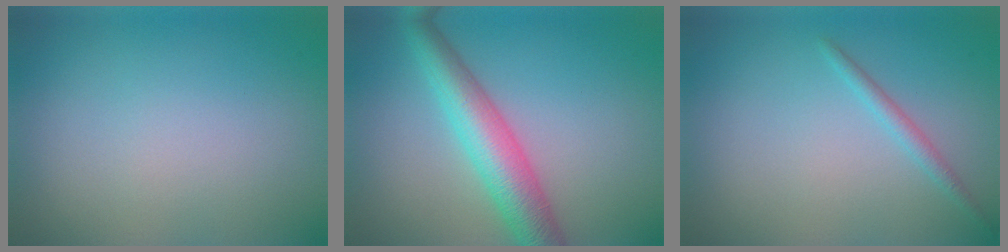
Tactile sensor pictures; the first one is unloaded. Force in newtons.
{"total": 5.7, "press": 5.7, "slide": 0.2}
{"total": 1.3, "press": 1.3, "slide": 0.0}